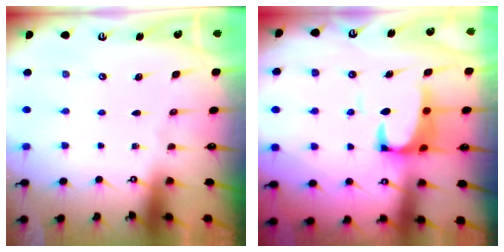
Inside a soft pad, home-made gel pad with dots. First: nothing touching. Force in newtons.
{"total": 4.3, "press": 4.2, "slide": 1.1}